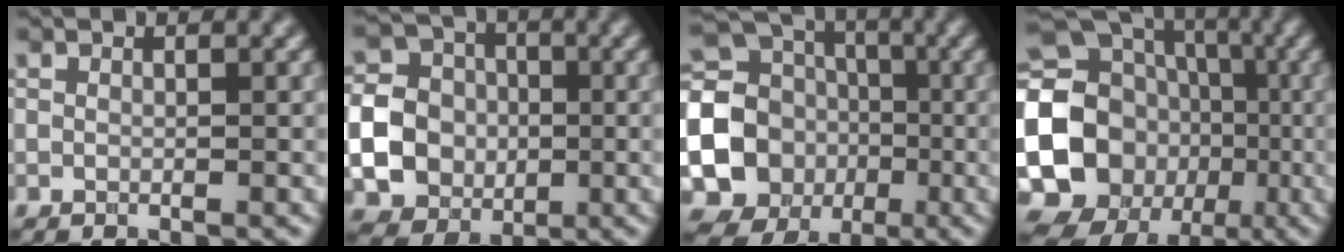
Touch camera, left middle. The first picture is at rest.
{"total": 13.3, "force": [-2.0, 12.4, 4.6], "torque": [-0.130, -0.013, -0.056]}
{"total": 16.8, "force": [-3.2, 15.5, 5.7], "torque": [-0.126, -0.019, -0.087]}
{"total": 19.0, "force": [-2.9, 17.1, 7.8], "torque": [-0.168, 0.003, -0.092]}